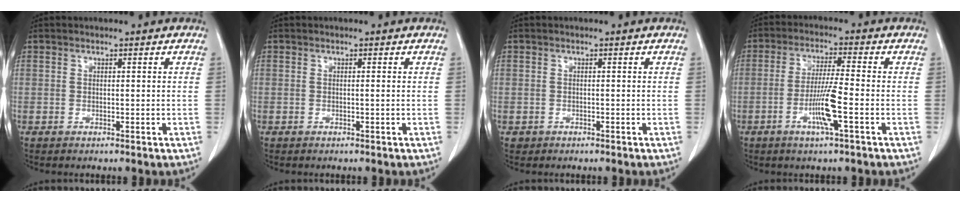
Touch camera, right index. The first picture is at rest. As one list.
[{"total": 0.0}, {"total": 0.8, "force": [-0.4, 0.7, -0.1], "torque": [-0.008, 0.004, -0.007]}, {"total": 6.9, "force": [-2.3, -0.3, 6.5], "torque": [-0.123, -0.006, -0.044]}]